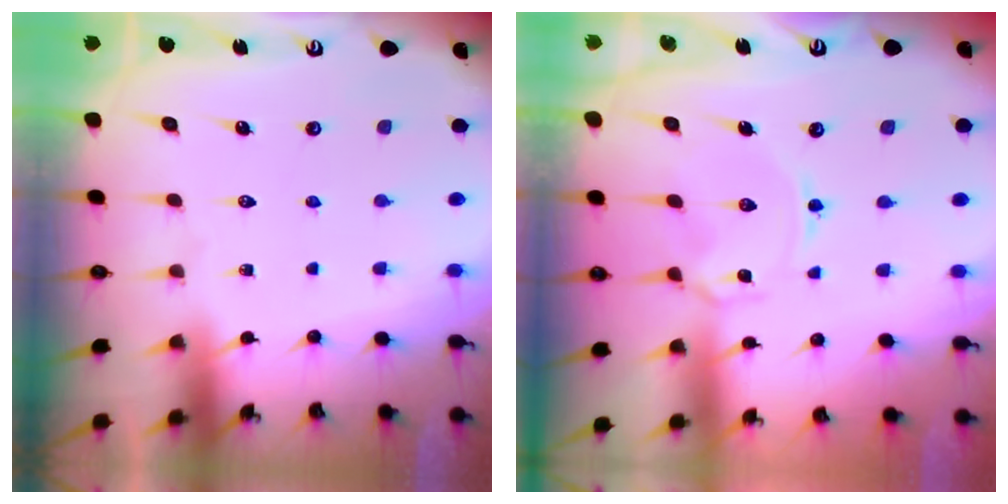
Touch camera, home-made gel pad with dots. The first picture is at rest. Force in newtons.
{"total": 2.8, "press": 2.7, "slide": 0.5}